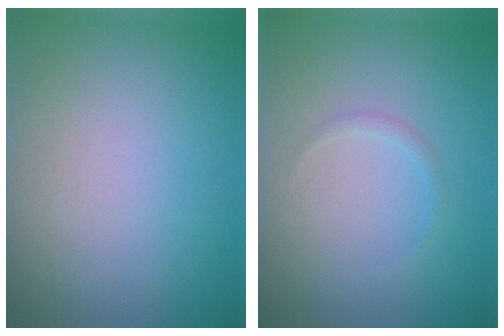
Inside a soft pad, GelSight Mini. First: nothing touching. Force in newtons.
{"total": 0.8, "press": 0.8, "slide": 0.1}